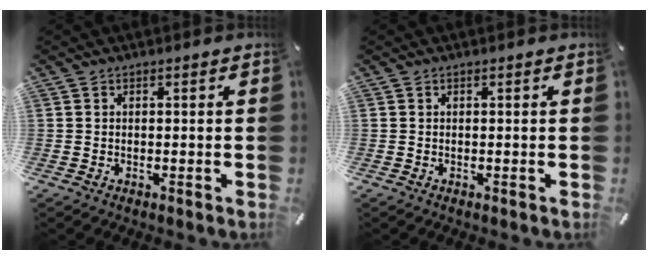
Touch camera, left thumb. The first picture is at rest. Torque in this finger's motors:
{"motor_torque": [-0.06, 0.06, -0.01, -0.01, 0.00]}